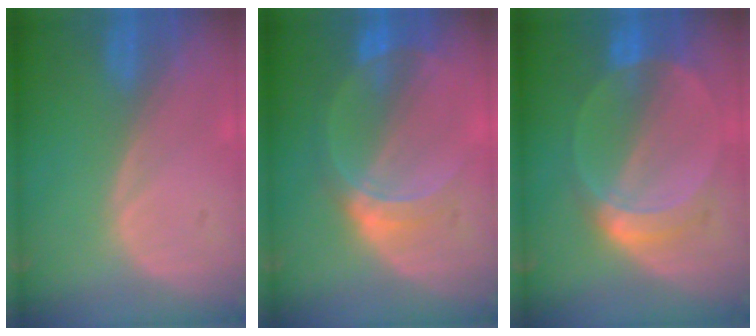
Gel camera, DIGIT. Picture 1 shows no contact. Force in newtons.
{"total": 6.8, "press": 6.0, "slide": 3.2}
{"total": 6.1, "press": 5.6, "slide": 2.4}